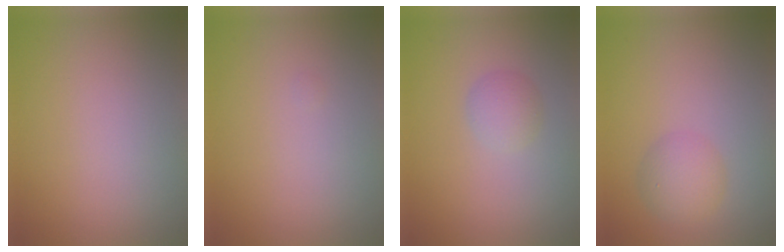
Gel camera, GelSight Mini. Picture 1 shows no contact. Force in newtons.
{"total": 0.0}
{"total": 1.7, "press": 1.7, "slide": 0.2}
{"total": 2.5, "press": 2.5, "slide": 0.1}